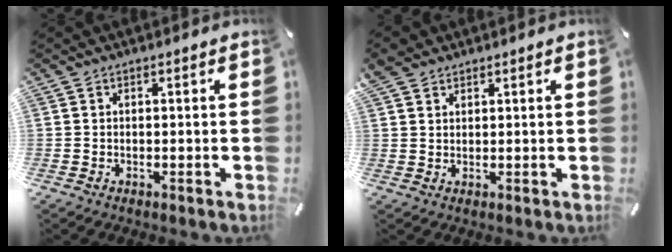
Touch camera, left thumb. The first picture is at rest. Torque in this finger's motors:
{"motor_torque": [0.50, 0.50, 1.44, -1.34, 0.26]}